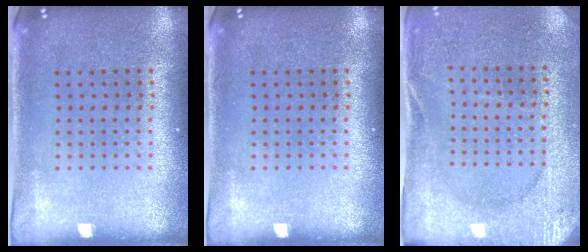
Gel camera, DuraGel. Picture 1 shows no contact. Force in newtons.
{"total": 0.0}
{"total": 2.6, "press": 2.5, "slide": 0.4}